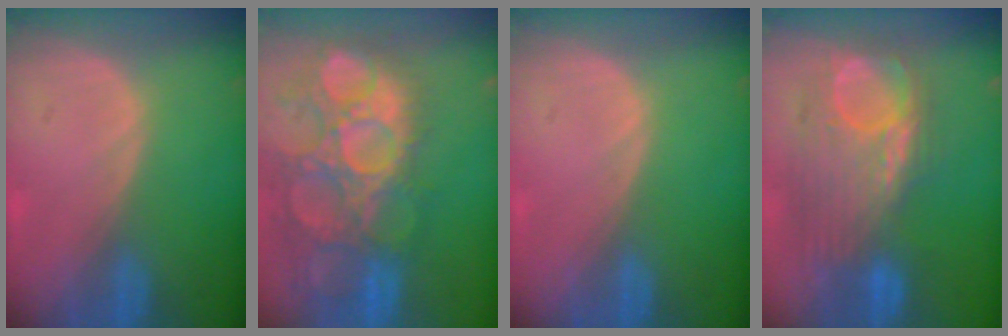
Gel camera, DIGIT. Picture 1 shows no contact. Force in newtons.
{"total": 15.0, "press": 12.6, "slide": 8.2}
{"total": 0.0}
{"total": 10.2, "press": 9.8, "slide": 2.7}